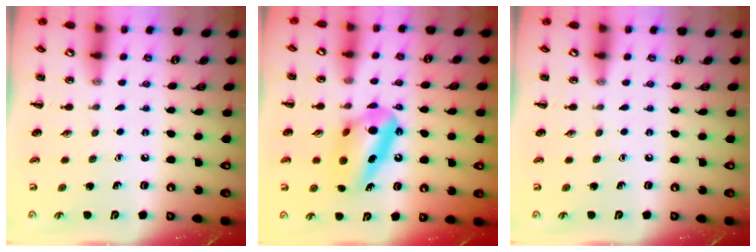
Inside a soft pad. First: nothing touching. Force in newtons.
{"total": 11.5, "press": 11.4, "slide": 1.6}
{"total": 0.0}